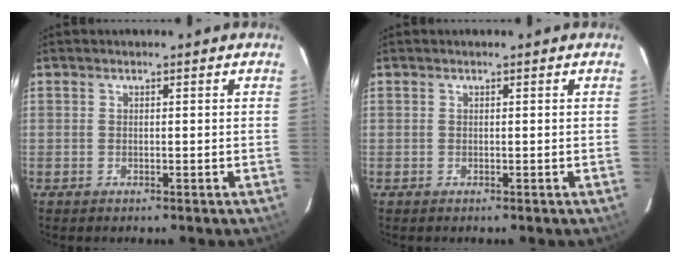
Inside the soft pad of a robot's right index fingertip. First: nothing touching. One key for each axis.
{"total": 0.0}